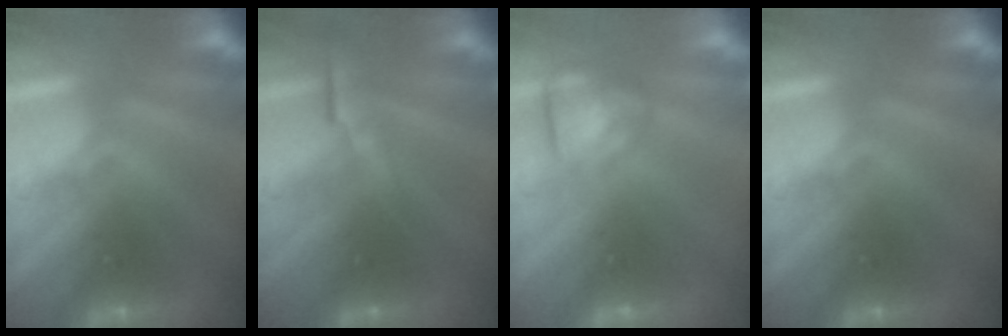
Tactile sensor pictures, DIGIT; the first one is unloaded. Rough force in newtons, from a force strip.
{"total": 2.6}
{"total": 2.9}
{"total": 0.0}